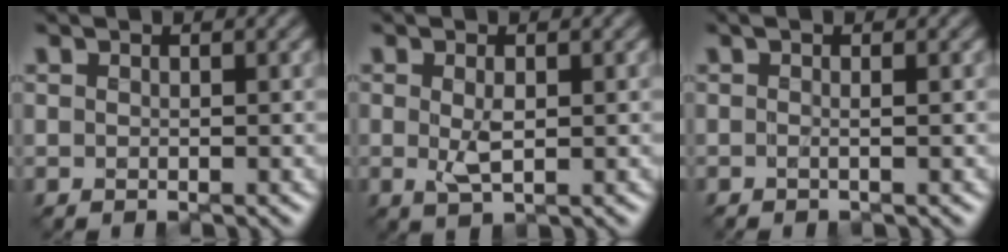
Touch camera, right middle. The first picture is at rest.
{"total": 2.0, "force": [-0.4, 0.8, 1.8], "torque": [-0.040, -0.002, -0.006]}
{"total": 0.8, "force": [0.2, 0.0, 0.8], "torque": [-0.005, 0.001, -0.001]}